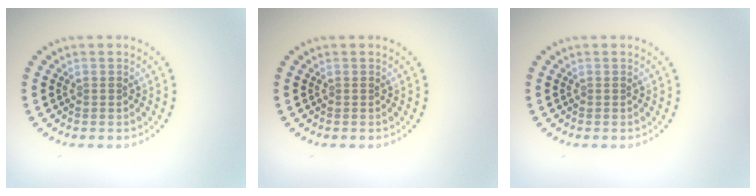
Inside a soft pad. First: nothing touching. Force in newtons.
{"total": 0.0}
{"total": 0.0}